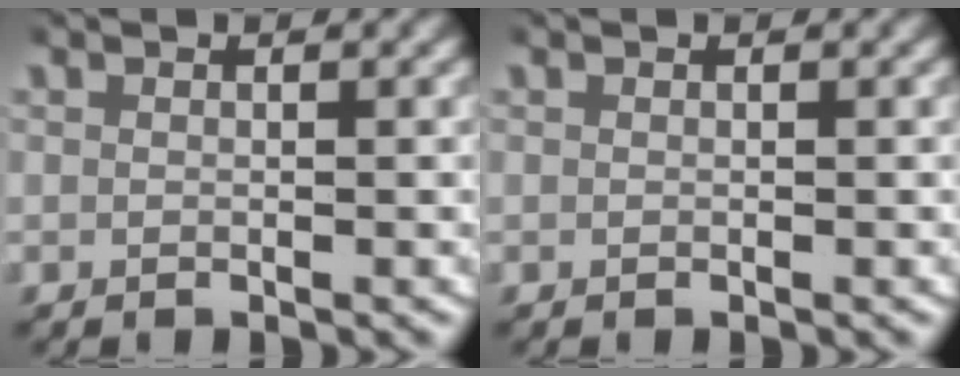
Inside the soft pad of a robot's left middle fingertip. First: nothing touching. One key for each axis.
{"total": 0.0}